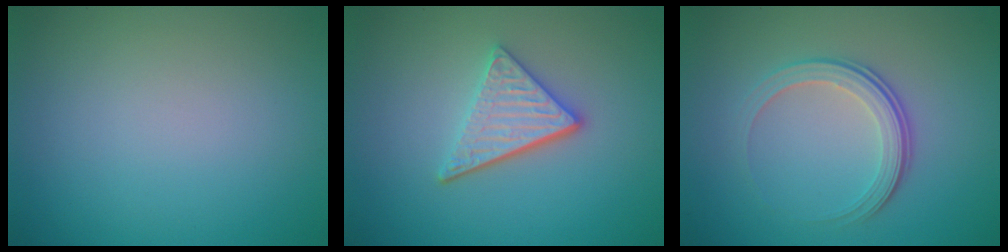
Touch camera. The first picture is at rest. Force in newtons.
{"total": 3.8, "press": 3.1, "slide": 2.3}
{"total": 3.7, "press": 2.6, "slide": 2.6}